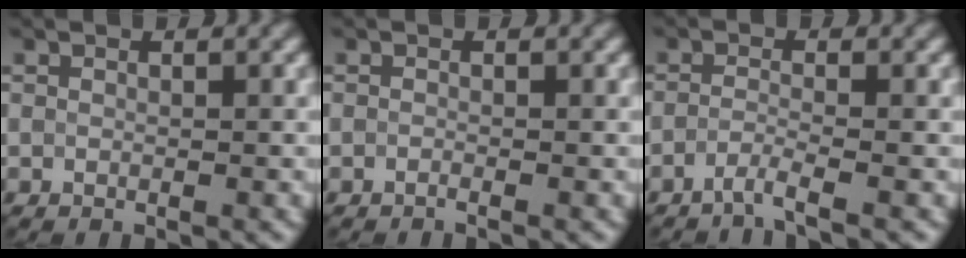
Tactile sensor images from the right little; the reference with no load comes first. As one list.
[{"total": 1.0, "force": [-0.9, -0.2, -0.1], "torque": [0.001, -0.009, -0.015]}, {"total": 2.0, "force": [-1.9, -0.5, 0.1], "torque": [-0.005, -0.001, -0.041]}]